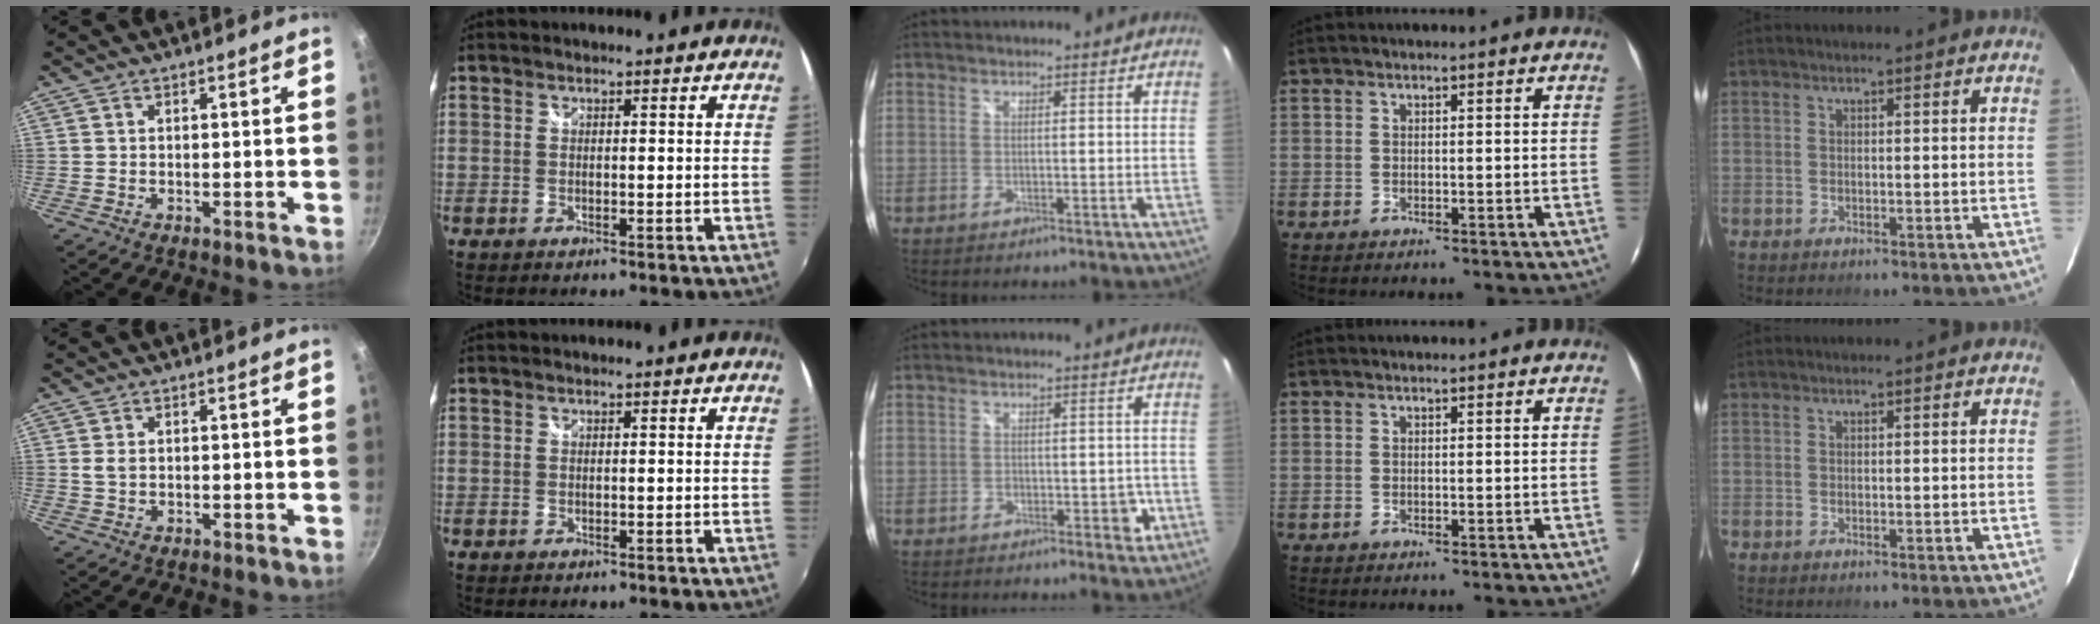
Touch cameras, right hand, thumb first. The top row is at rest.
{"thumb": {"total": 1.8, "force": [0.3, 1.2, 1.2], "torque": [-0.022, -0.002, 0.005]}, "middle": {"total": 2.9, "force": [-1.1, 2.1, 1.7], "torque": [-0.019, 0.001, -0.012]}}